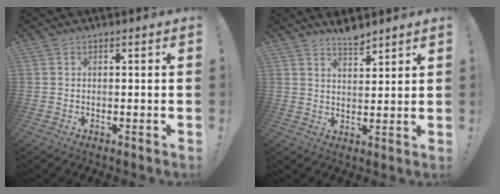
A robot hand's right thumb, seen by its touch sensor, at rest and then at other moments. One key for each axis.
{"total": 4.8, "fx": 4.4, "fy": 1.3, "fz": 1.6, "tx": -0.017, "ty": -0.030, "tz": 0.077}